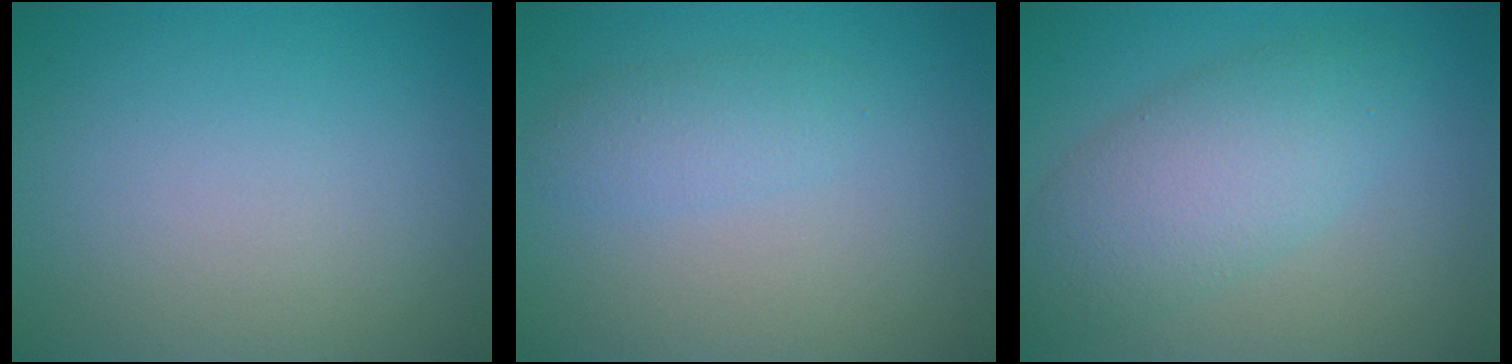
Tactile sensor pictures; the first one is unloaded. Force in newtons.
{"total": 1.8, "press": 1.8, "slide": 0.0}
{"total": 5.3, "press": 5.3, "slide": 0.2}